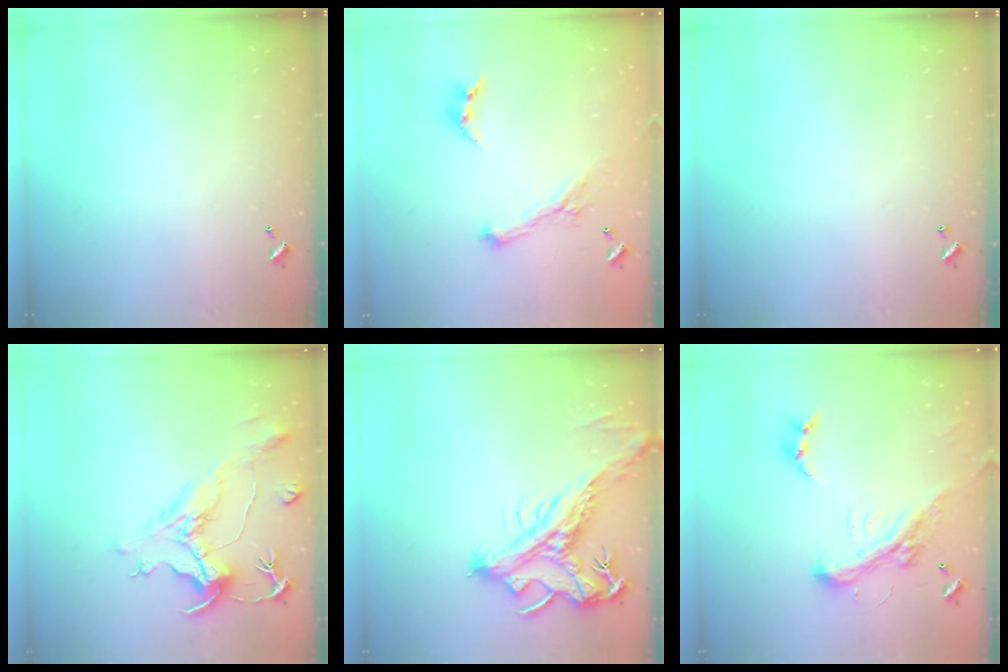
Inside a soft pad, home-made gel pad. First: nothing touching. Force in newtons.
{"total": 0.8, "press": 0.8, "slide": 0.2}
{"total": 0.0}
{"total": 1.6, "press": 0.0, "slide": 1.6}
{"total": 4.9, "press": 4.7, "slide": 1.6}
{"total": 5.5, "press": 5.3, "slide": 1.5}